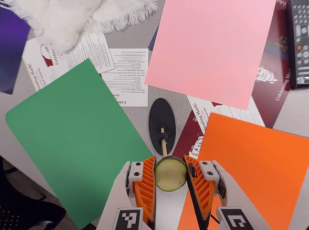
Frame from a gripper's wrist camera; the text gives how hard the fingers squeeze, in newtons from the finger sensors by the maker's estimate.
{"total": 12.4, "left": 13.0, "right": 11.7}